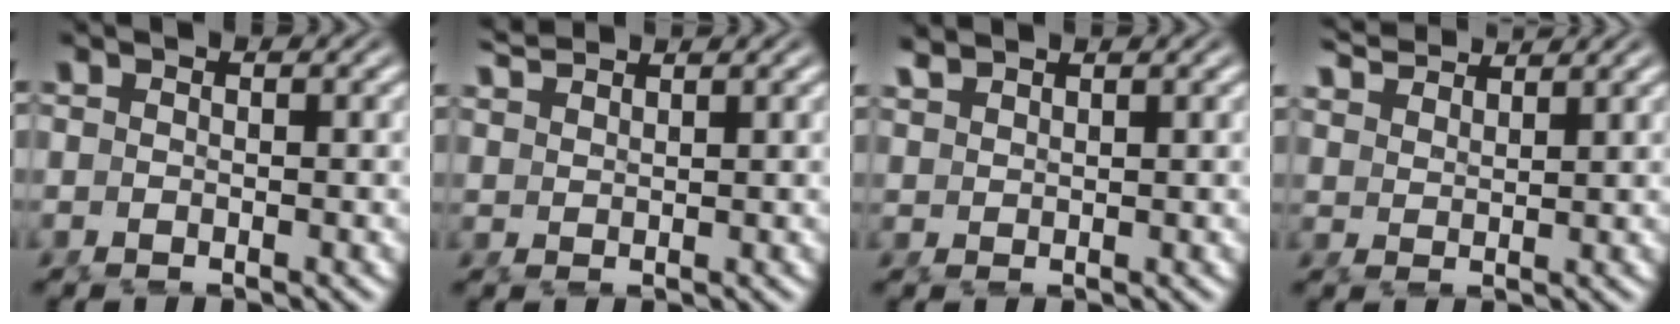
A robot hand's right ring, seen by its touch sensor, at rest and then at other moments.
{"total": 2.3, "force": [2.2, -0.7, 0.0], "torque": [0.009, 0.001, 0.051]}
{"total": 1.7, "force": [1.6, -0.5, -0.1], "torque": [0.006, -0.001, 0.041]}
{"total": 3.8, "force": [3.8, 0.1, 0.8], "torque": [-0.007, 0.002, 0.074]}